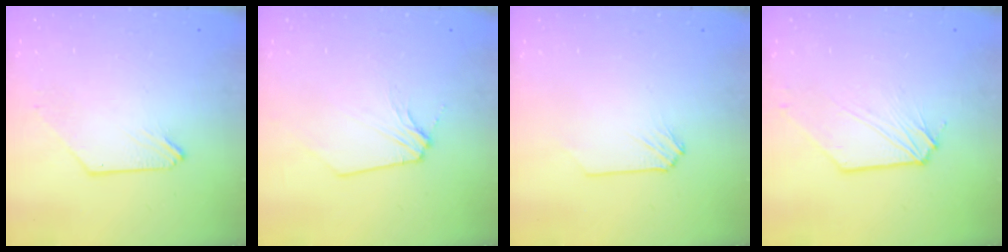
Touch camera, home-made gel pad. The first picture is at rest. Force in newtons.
{"total": 2.8, "press": 2.7, "slide": 0.4}
{"total": 0.0}
{"total": 1.1, "press": 1.1, "slide": 0.1}